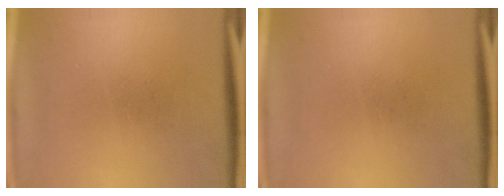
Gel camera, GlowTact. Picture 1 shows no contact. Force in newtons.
{"total": 0.0}